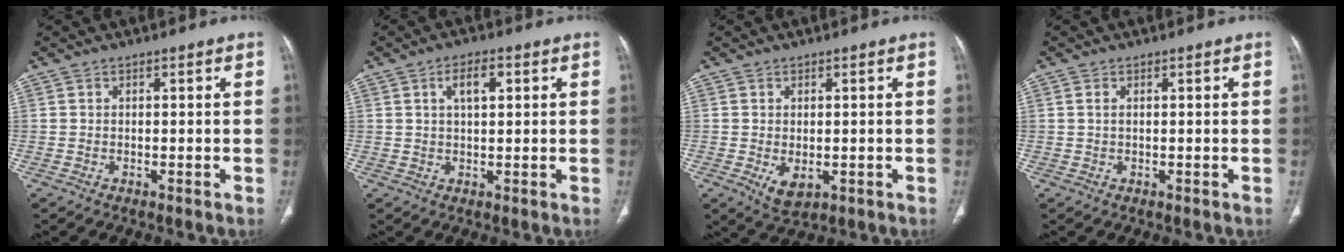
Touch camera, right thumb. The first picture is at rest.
{"total": 4.5, "force": [1.6, 2.1, 3.7], "torque": [-0.060, 0.003, 0.027]}
{"total": 4.1, "force": [-0.9, 2.4, 3.2], "torque": [-0.050, -0.008, -0.001]}
{"total": 0.7, "force": [0.3, 0.4, 0.6], "torque": [-0.016, 0.005, 0.007]}